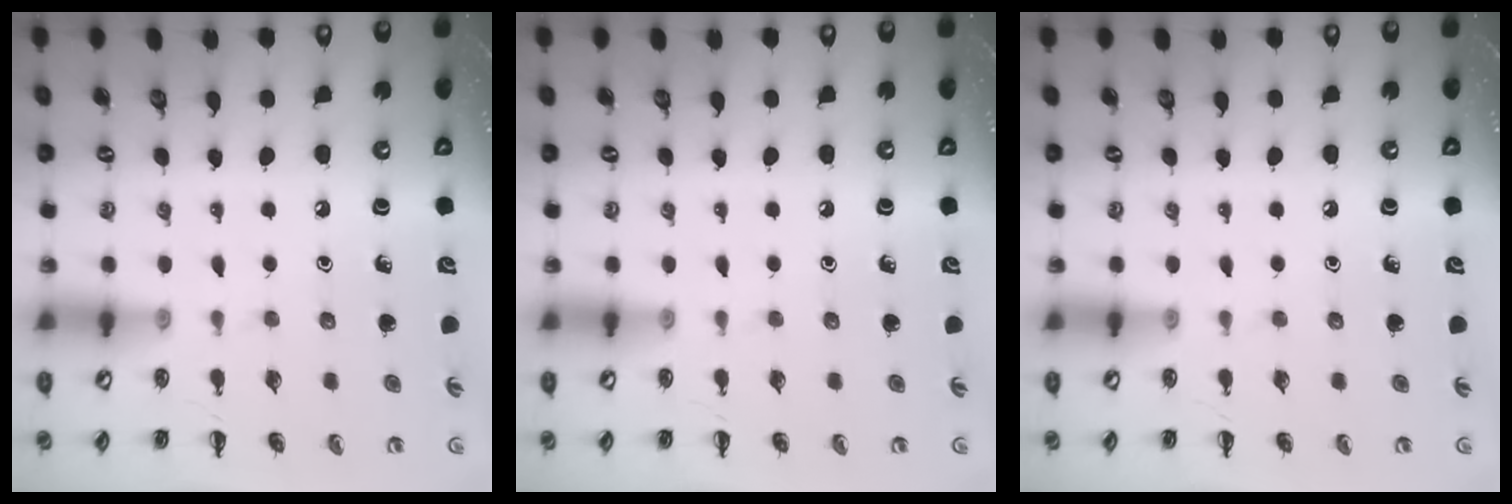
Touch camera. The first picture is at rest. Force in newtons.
{"total": 0.0}
{"total": 0.0}